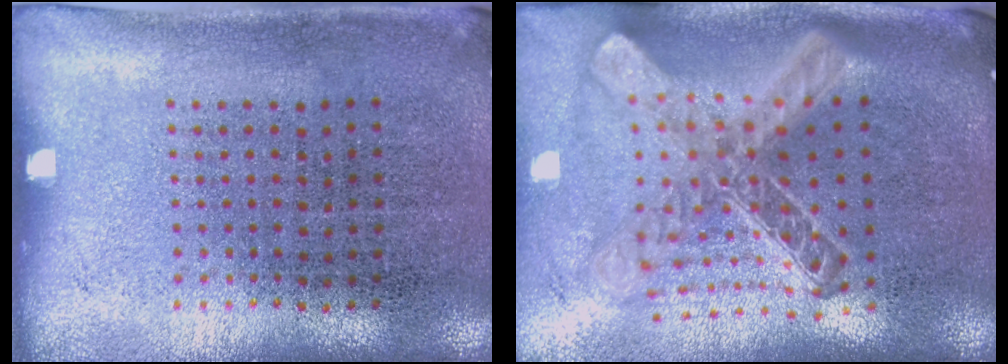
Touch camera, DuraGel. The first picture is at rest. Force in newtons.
{"total": 2.8, "press": 2.0, "slide": 1.9}